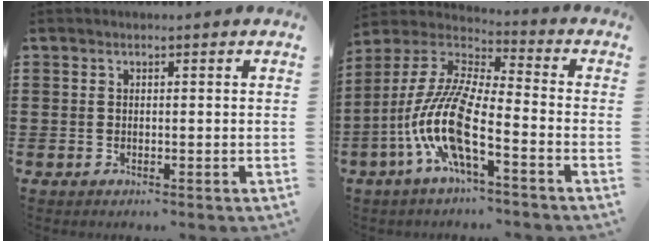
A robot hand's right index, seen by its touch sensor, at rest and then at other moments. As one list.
[{"total": 12.2, "force": [-5.8, 2.6, 10.5], "torque": [-0.252, -0.022, -0.125]}]